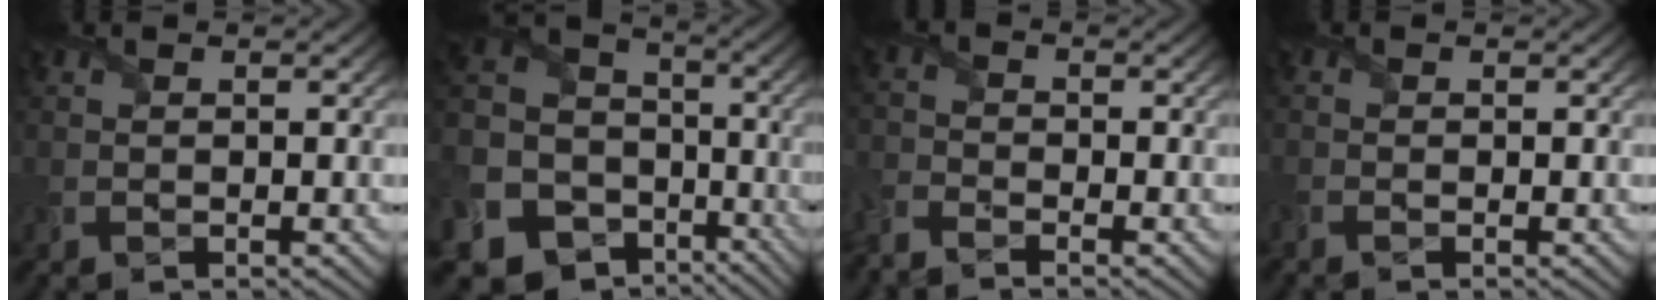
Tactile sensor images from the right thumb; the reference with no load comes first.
{"total": 19.3, "force": [-8.6, 15.8, 6.9], "torque": [-0.242, -0.051, -0.126]}
{"total": 3.8, "force": [-3.4, 1.0, 1.2], "torque": [-0.036, -0.008, -0.082]}
{"total": 1.3, "force": [-0.9, 0.5, 0.8], "torque": [-0.024, -0.006, -0.019]}